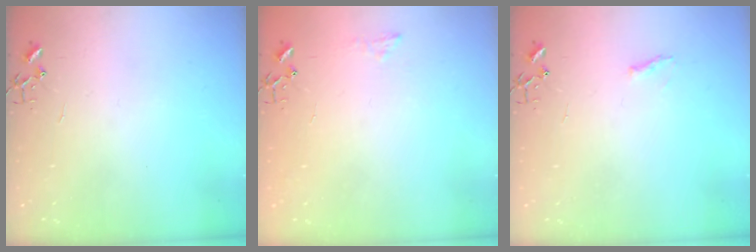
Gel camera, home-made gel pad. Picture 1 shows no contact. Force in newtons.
{"total": 5.9, "press": 5.9, "slide": 0.8}
{"total": 4.7, "press": 4.6, "slide": 0.6}